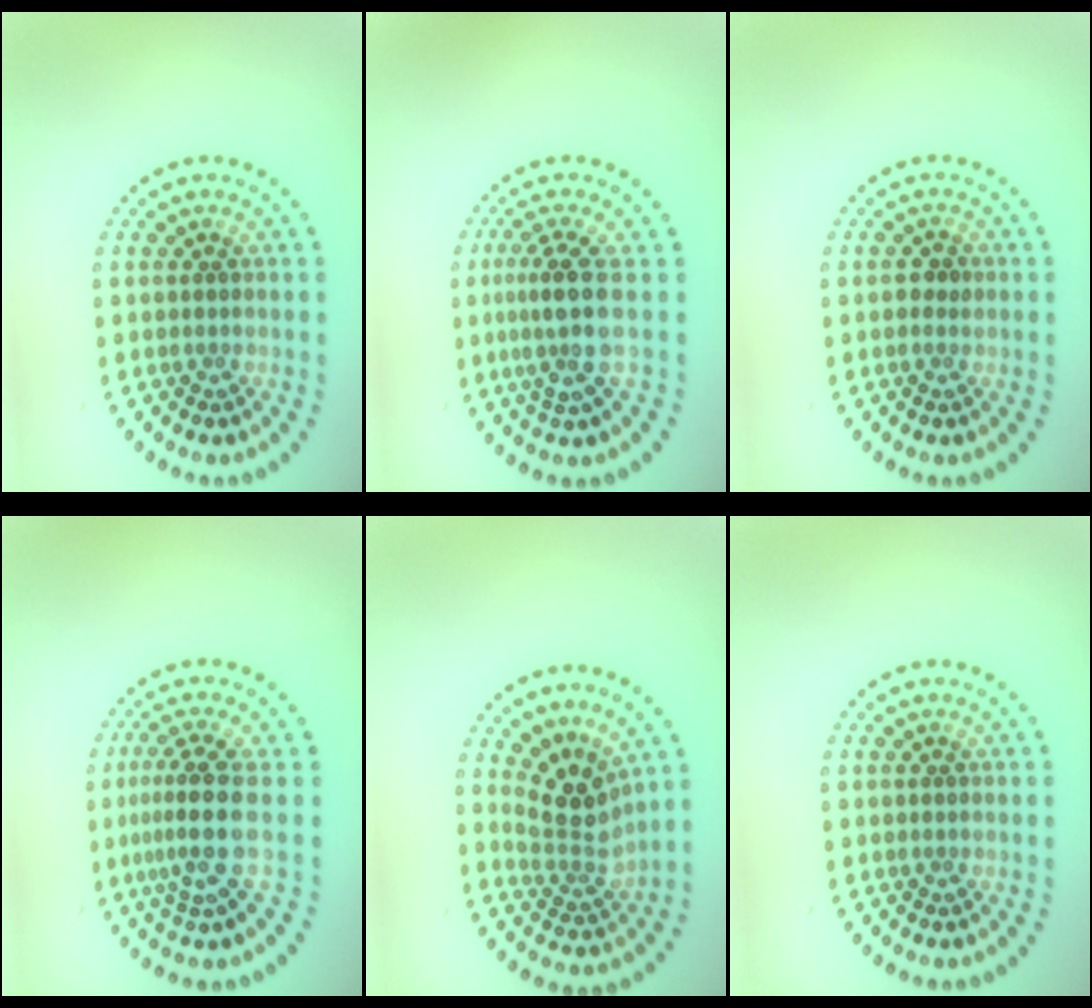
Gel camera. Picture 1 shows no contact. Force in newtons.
{"total": 3.8, "press": 2.9, "slide": 2.5}
{"total": 1.4, "press": 1.4, "slide": 0.1}
{"total": 4.0, "press": 2.7, "slide": 2.9}
{"total": 3.6, "press": 2.8, "slide": 2.2}
{"total": 0.0}